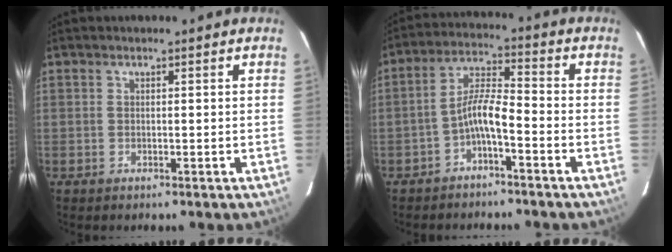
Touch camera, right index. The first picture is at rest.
{"total": 5.8, "force": [-3.3, 1.0, 4.6], "torque": [-0.105, 0.017, -0.064]}